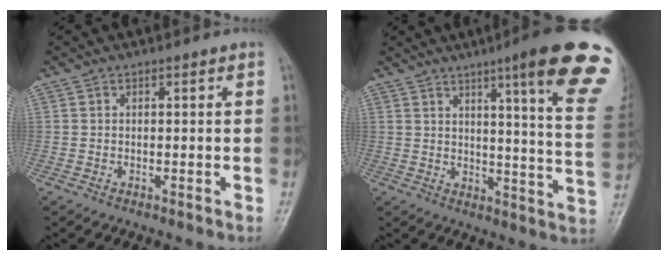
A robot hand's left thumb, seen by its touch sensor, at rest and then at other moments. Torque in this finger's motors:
{"motor_torque": [2.20, 0.54, 1.82, -0.94, 0.36]}